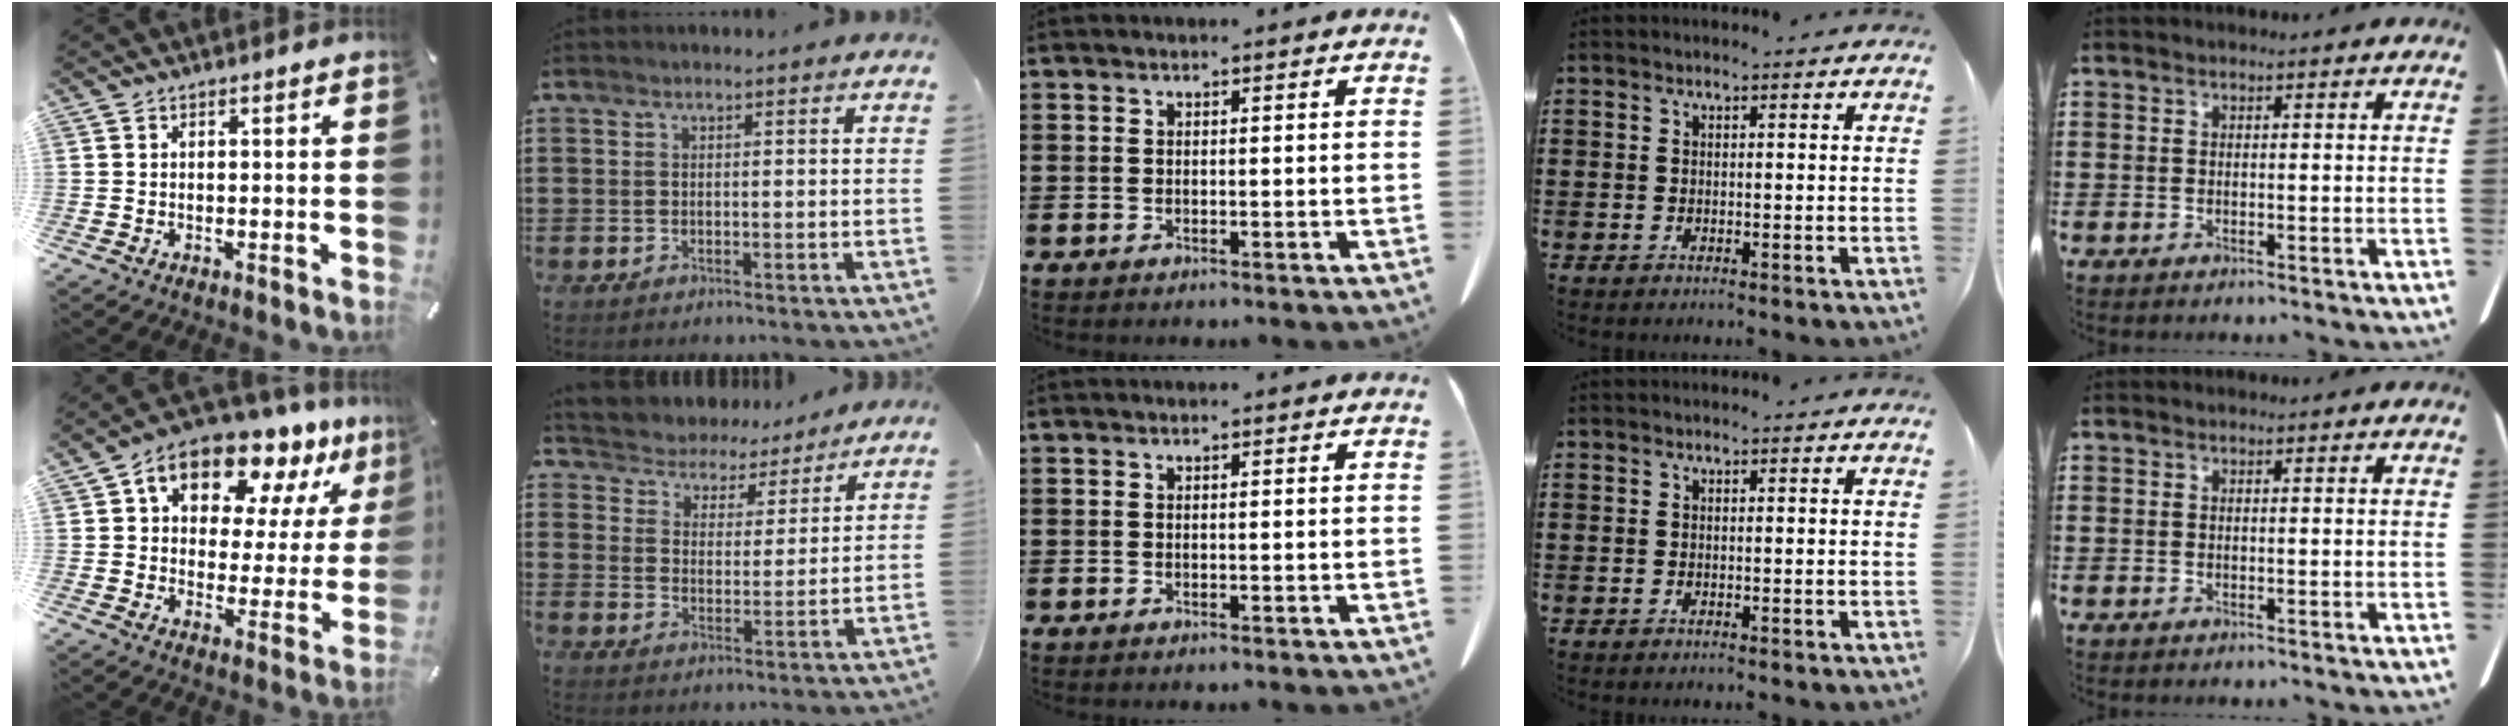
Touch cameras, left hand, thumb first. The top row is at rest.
{"thumb": {"total": 15.0, "force": [10.4, 8.1, 7.1], "torque": [-0.126, -0.067, 0.184]}, "index": {"total": 4.8, "force": [4.7, 0.9, -0.5], "torque": [-0.020, -0.035, 0.078]}}